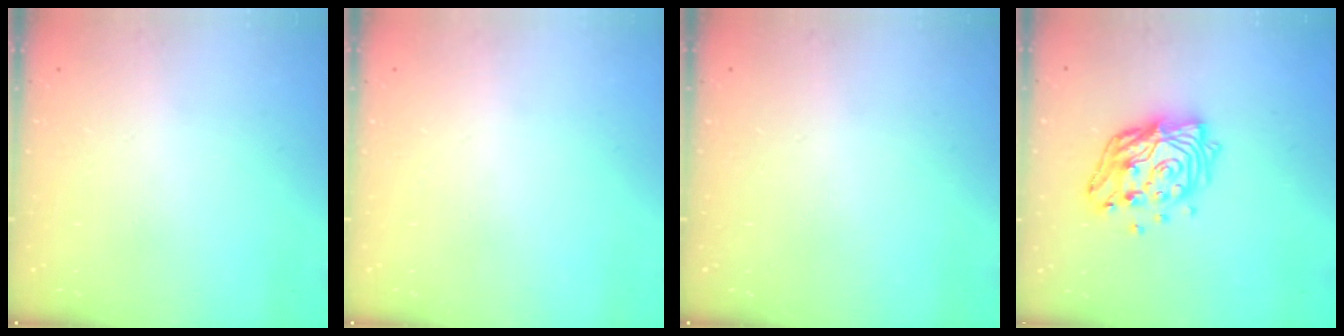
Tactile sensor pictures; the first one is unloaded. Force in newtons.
{"total": 0.0}
{"total": 0.0}
{"total": 15.5, "press": 15.4, "slide": 1.4}